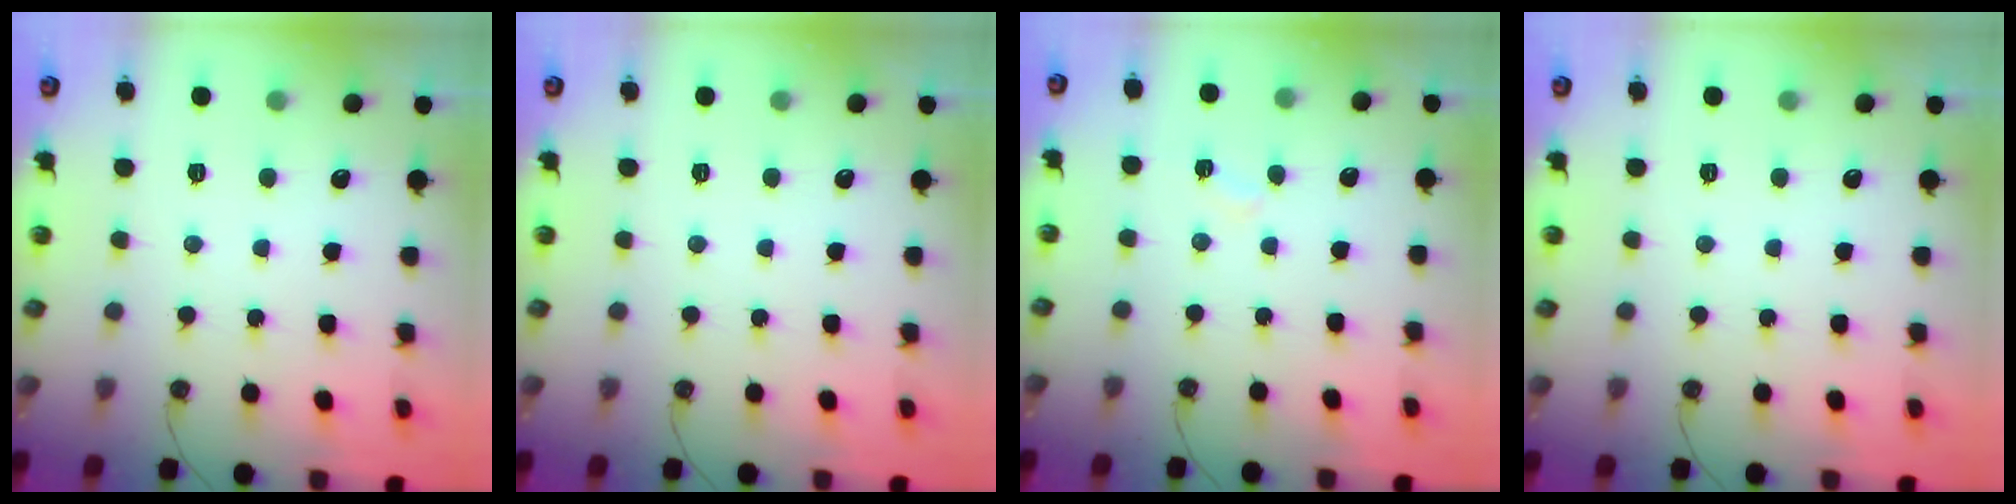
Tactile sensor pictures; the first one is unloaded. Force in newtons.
{"total": 0.0}
{"total": 4.7, "press": 4.2, "slide": 2.1}
{"total": 0.0}